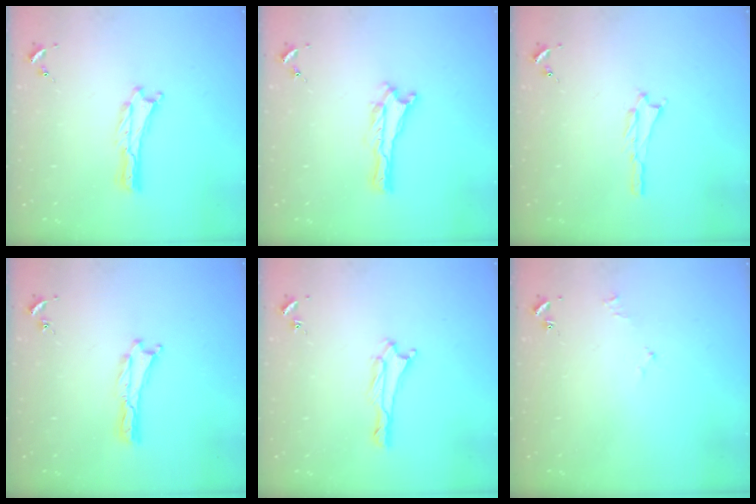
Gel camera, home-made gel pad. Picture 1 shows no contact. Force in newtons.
{"total": 0.0}
{"total": 0.8, "press": 0.8, "slide": 0.2}
{"total": 0.0}
{"total": 1.4, "press": 1.4, "slide": 0.2}
{"total": 1.6, "press": 1.5, "slide": 0.3}